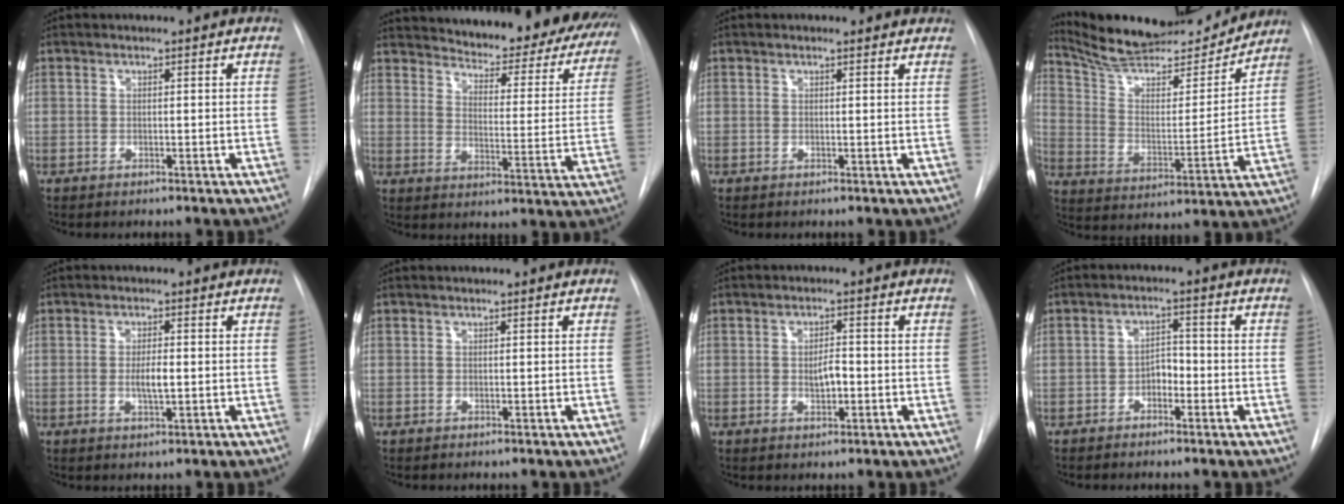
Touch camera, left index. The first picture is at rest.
{"total": 29.5, "force": [26.8, 7.5, 9.7], "torque": [-0.150, -0.101, 0.312]}
{"total": 1.4, "force": [1.3, 0.5, 0.2], "torque": [-0.010, 0.000, 0.003]}
{"total": 18.9, "force": [17.8, 2.8, 5.7], "torque": [-0.091, -0.024, 0.276]}
{"total": 3.0, "force": [-1.1, 0.6, 2.7], "torque": [-0.051, -0.008, -0.015]}
{"total": 0.0}
{"total": 3.0, "force": [-1.3, 1.2, 2.4], "torque": [-0.038, -0.004, -0.017]}
{"total": 3.3, "force": [-2.3, 1.6, 1.7], "torque": [-0.023, 0.003, -0.040]}